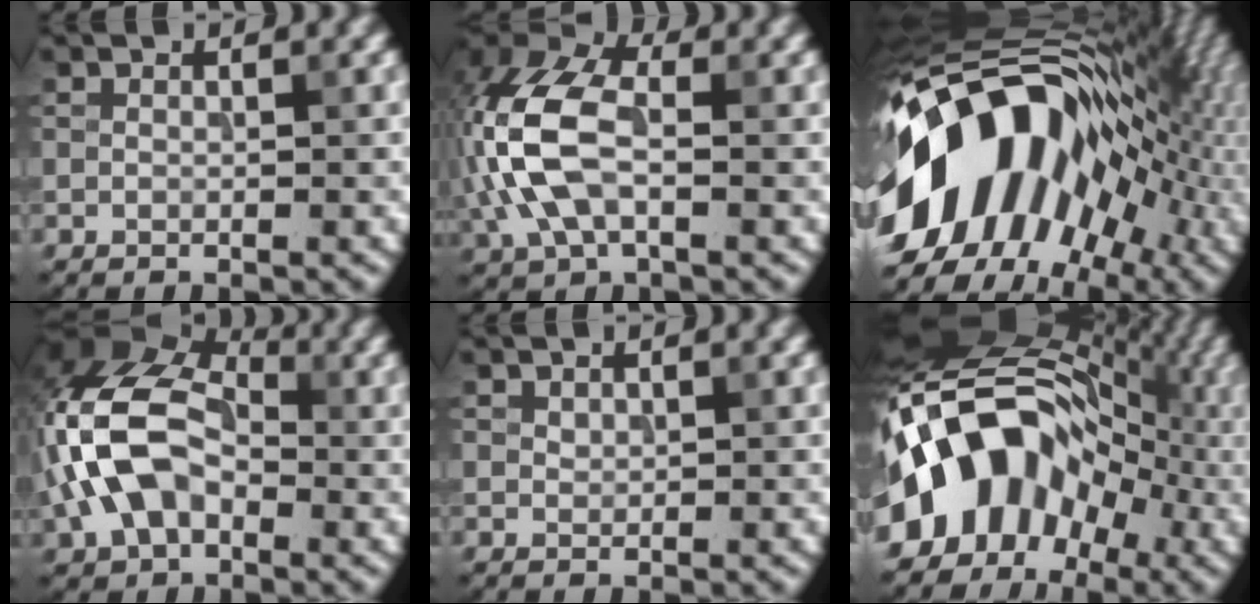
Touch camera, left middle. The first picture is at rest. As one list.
[{"total": 9.2, "force": [-0.5, 5.4, 7.5], "torque": [-0.184, 0.018, -0.024]}, {"total": 18.9, "force": [-1.9, 12.6, 14.0], "torque": [-0.231, 0.009, -0.041]}, {"total": 10.1, "force": [-1.1, 6.5, 7.7], "torque": [-0.172, 0.022, -0.041]}, {"total": 0.5, "force": [0.4, 0.3, 0.1], "torque": [-0.002, -0.002, 0.011]}, {"total": 13.9, "force": [-4.2, 10.0, 8.8], "torque": [-0.131, 0.017, -0.092]}]